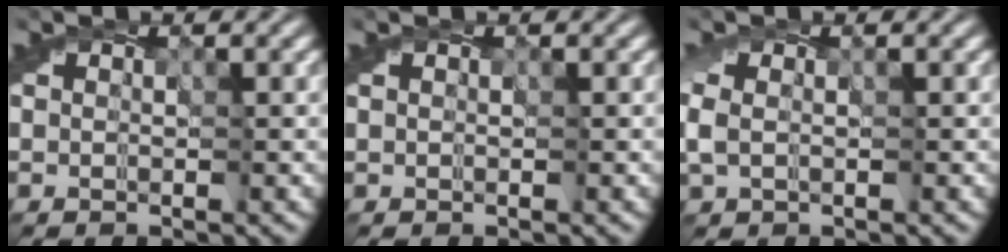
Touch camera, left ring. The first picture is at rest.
{"total": 0.0}
{"total": 1.5, "force": [0.0, 1.0, 1.1], "torque": [-0.031, 0.004, -0.007]}